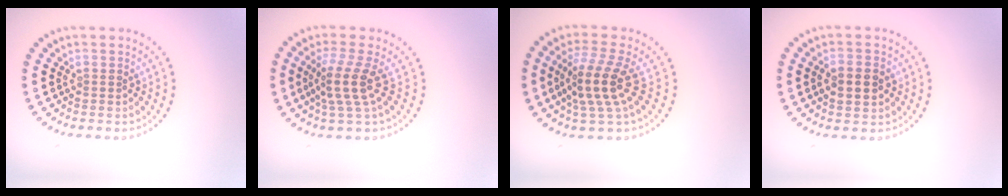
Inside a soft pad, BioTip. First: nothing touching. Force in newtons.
{"total": 3.4, "press": 2.4, "slide": 2.4}
{"total": 4.2, "press": 3.5, "slide": 2.3}
{"total": 2.5, "press": 2.5, "slide": 0.1}